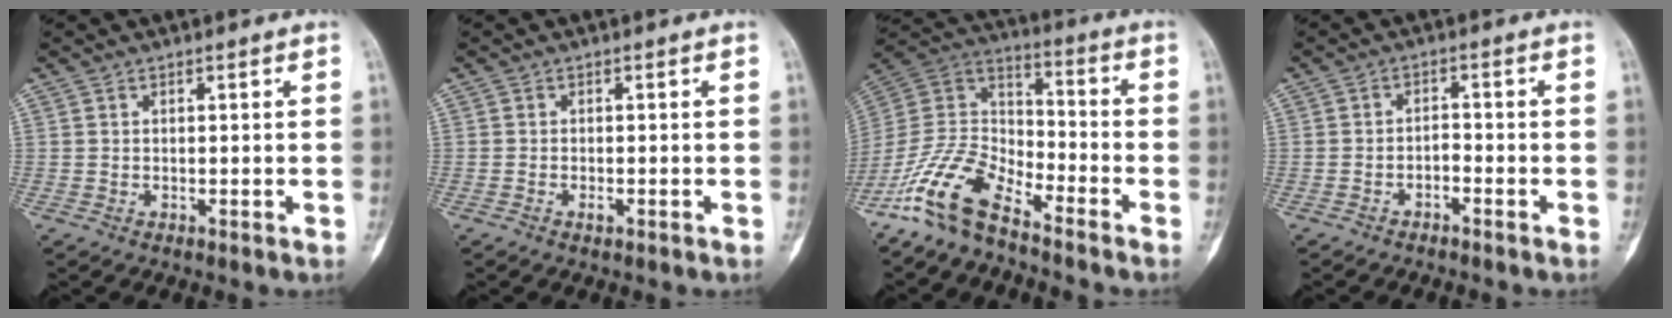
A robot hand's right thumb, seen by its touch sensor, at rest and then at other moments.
{"total": 1.0, "force": [-0.5, 0.5, 0.7], "torque": [-0.010, 0.005, -0.010]}
{"total": 14.0, "force": [-10.4, 5.4, 7.7], "torque": [-0.141, 0.077, -0.210]}
{"total": 2.1, "force": [-1.6, 1.0, 1.0], "torque": [-0.010, 0.024, -0.027]}